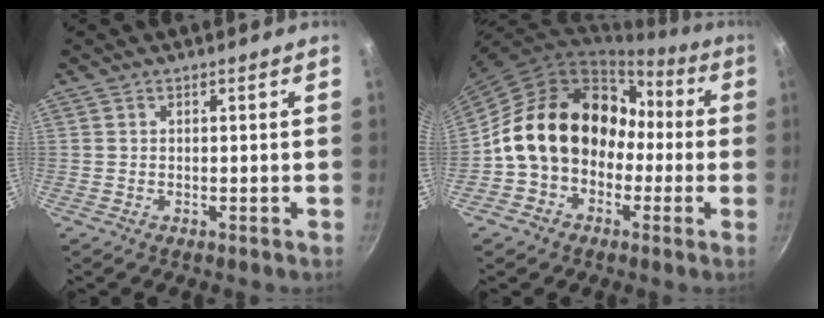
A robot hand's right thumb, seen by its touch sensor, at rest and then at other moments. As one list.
[{"total": 17.7, "force": [-1.2, 13.9, 10.8], "torque": [-0.132, 0.070, -0.021]}]